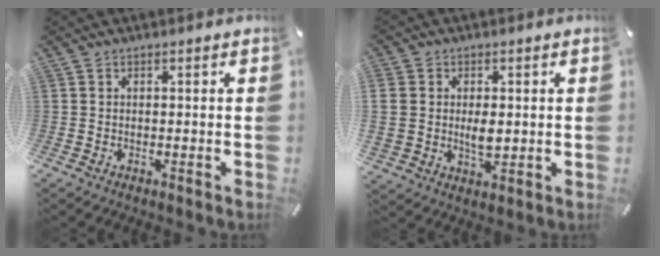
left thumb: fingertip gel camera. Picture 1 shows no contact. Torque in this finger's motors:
{"motor_torque": [2.16, 2.84, 1.98, 0.00, 0.66]}